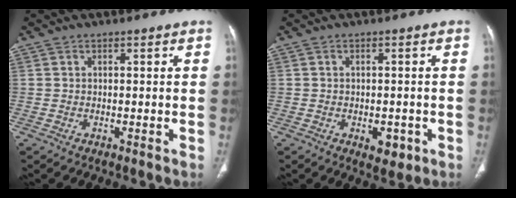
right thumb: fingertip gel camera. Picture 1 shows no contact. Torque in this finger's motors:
{"motor_torque": [0.51, 0.20, -0.08, -0.14, 0.11]}